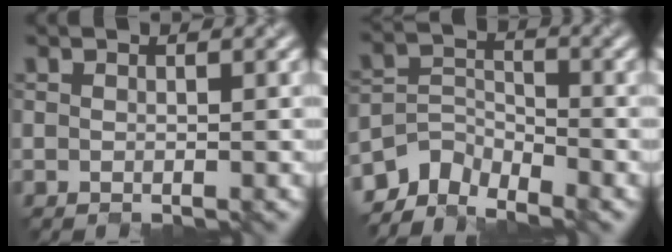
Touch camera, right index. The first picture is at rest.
{"total": 4.1, "force": [-3.8, 1.6, 0.5], "torque": [0.000, -0.004, -0.080]}